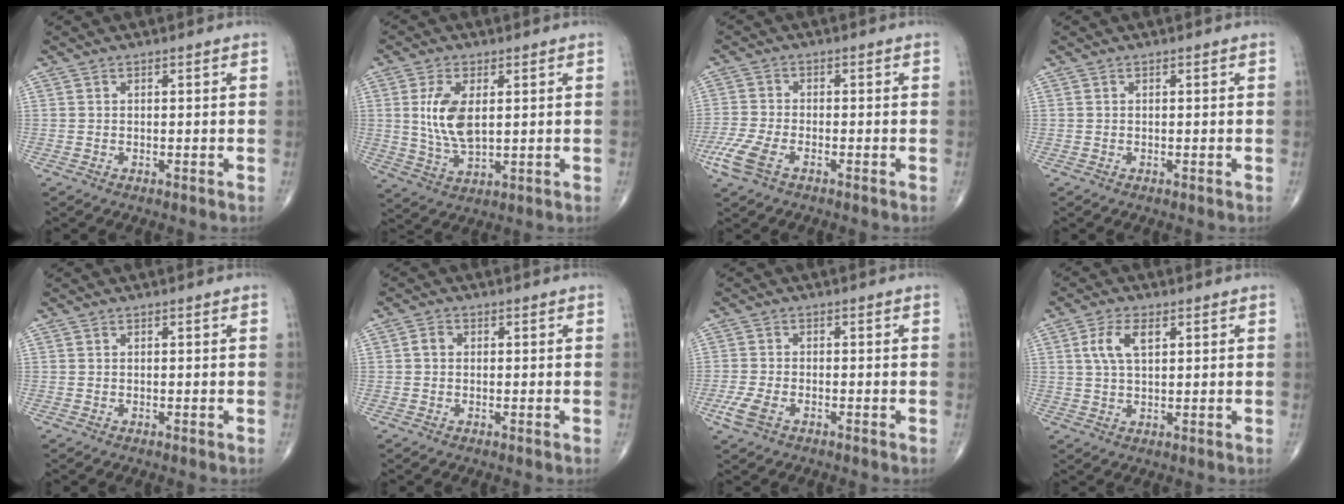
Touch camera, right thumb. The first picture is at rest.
{"total": 8.7, "force": [1.6, 4.4, 7.4], "torque": [-0.146, -0.013, 0.039]}
{"total": 5.7, "force": [-3.0, 2.7, 4.1], "torque": [-0.103, 0.005, -0.063]}
{"total": 0.0}
{"total": 0.0}
{"total": 1.7, "force": [0.1, 1.4, 1.0], "torque": [-0.013, 0.007, -0.002]}
{"total": 4.0, "force": [-1.9, 2.1, 2.8], "torque": [-0.073, 0.005, -0.039]}
{"total": 5.7, "force": [1.9, 2.7, 4.6], "torque": [-0.098, 0.003, 0.039]}